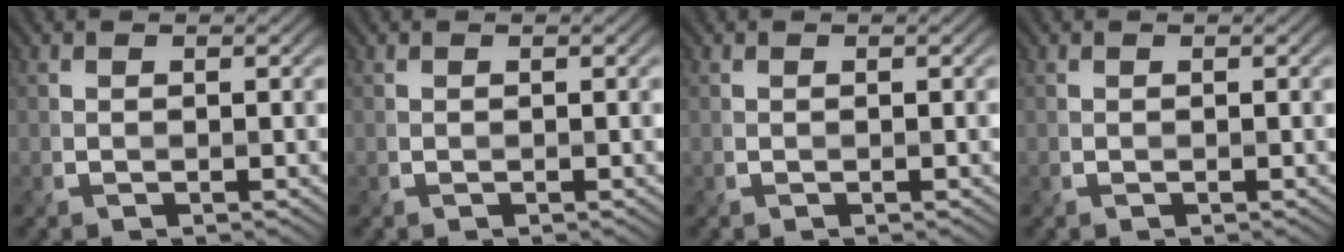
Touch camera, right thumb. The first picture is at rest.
{"total": 0.0}
{"total": 0.0}
{"total": 0.0}